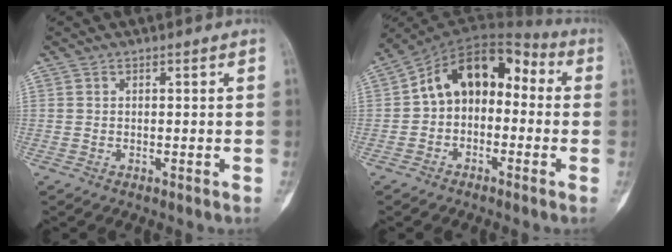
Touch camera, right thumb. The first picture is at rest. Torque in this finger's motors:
{"motor_torque": [0.20, 0.26, 0.84, -0.59, 0.29]}